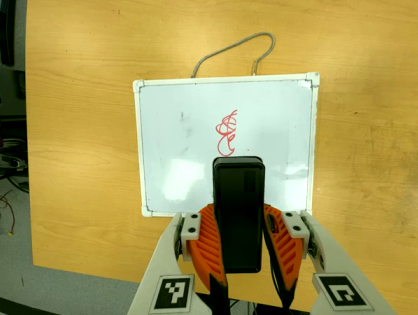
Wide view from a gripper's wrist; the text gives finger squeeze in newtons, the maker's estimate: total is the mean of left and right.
{"total": 7.7, "left": 5.9, "right": 9.5}